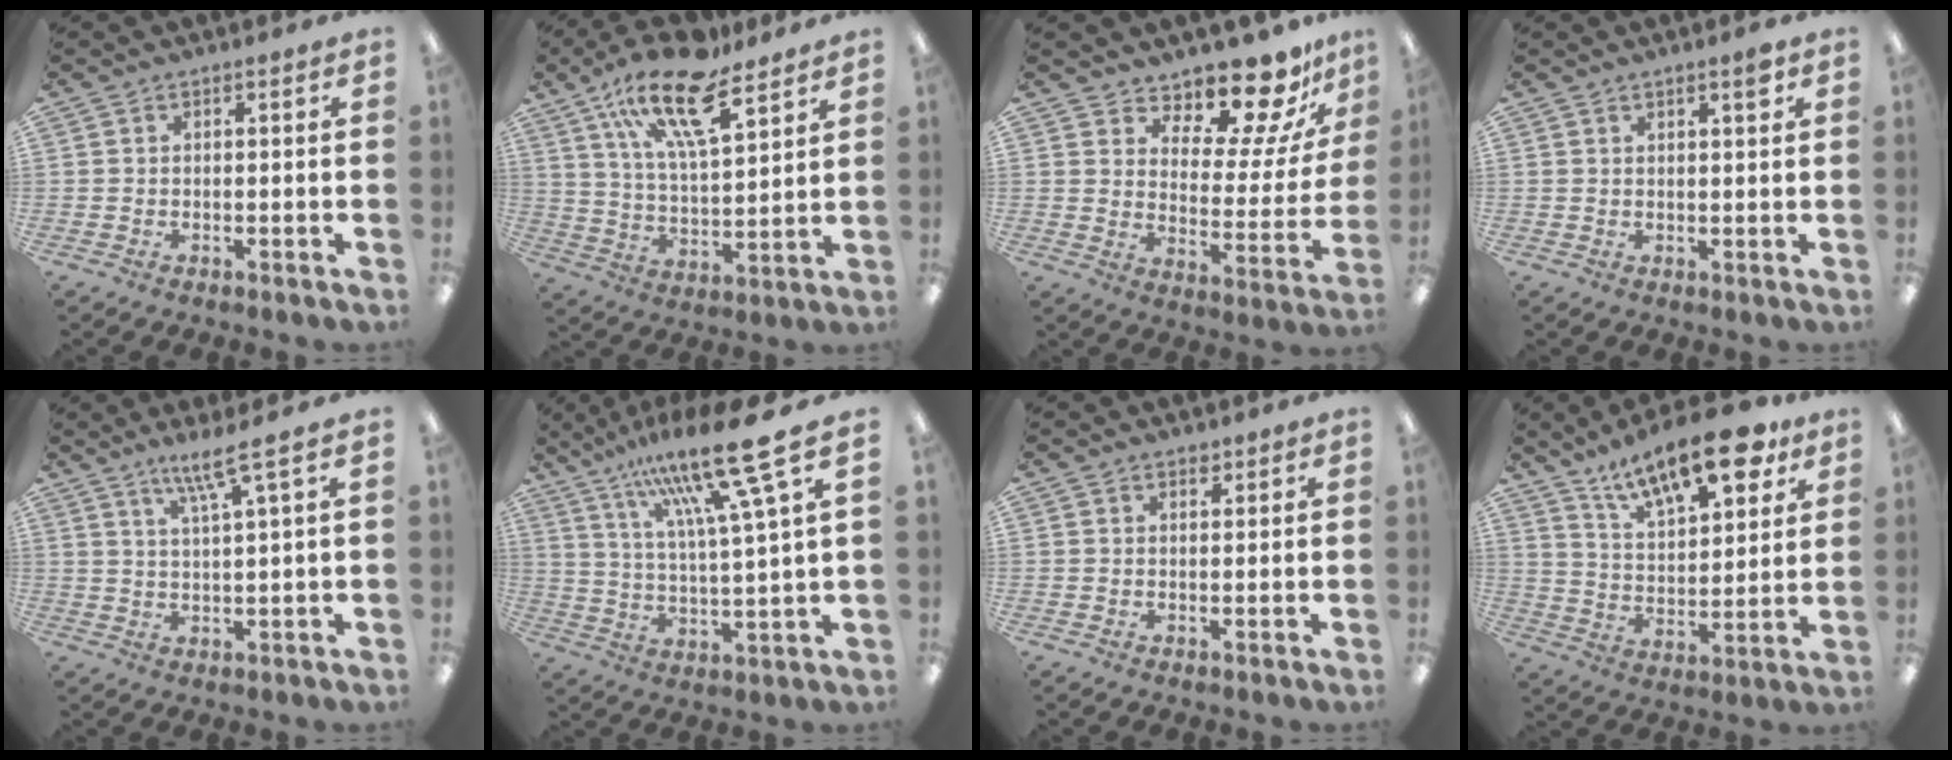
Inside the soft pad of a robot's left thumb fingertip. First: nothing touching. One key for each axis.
{"total": 19.1, "fx": 11.9, "fy": 7.1, "fz": 13.1, "tx": -0.227, "ty": -0.058, "tz": 0.204}
{"total": 14.2, "fx": 12.4, "fy": 4.0, "fz": 5.5, "tx": -0.080, "ty": -0.110, "tz": 0.212}
{"total": 2.5, "fx": 1.7, "fy": 0.3, "fz": 1.8, "tx": -0.023, "ty": -0.006, "tz": 0.026}
{"total": 6.1, "fx": 4.2, "fy": -0.2, "fz": 4.4, "tx": -0.090, "ty": -0.013, "tz": 0.068}
{"total": 20.0, "fx": 13.2, "fy": 2.3, "fz": 14.8, "tx": -0.261, "ty": -0.069, "tz": 0.206}
{"total": 1.2, "fx": 1.0, "fy": 0.5, "fz": 0.3, "tx": 0.001, "ty": -0.004, "tz": 0.018}
{"total": 18.5, "fx": 12.6, "fy": 7.1, "fz": 11.5, "tx": -0.176, "ty": -0.066, "tz": 0.209}